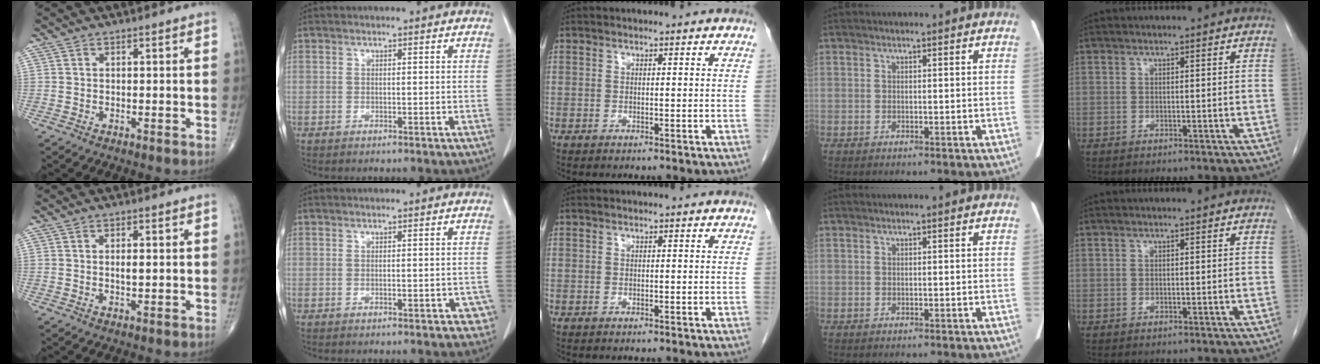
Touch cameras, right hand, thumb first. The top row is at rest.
{"thumb": {"total": 2.2, "force": [0.3, 0.8, 2.1], "torque": [-0.035, -0.002, 0.004]}, "index": {"total": 2.9, "force": [-1.2, 1.3, 2.3], "torque": [-0.010, 0.007, -0.009]}}